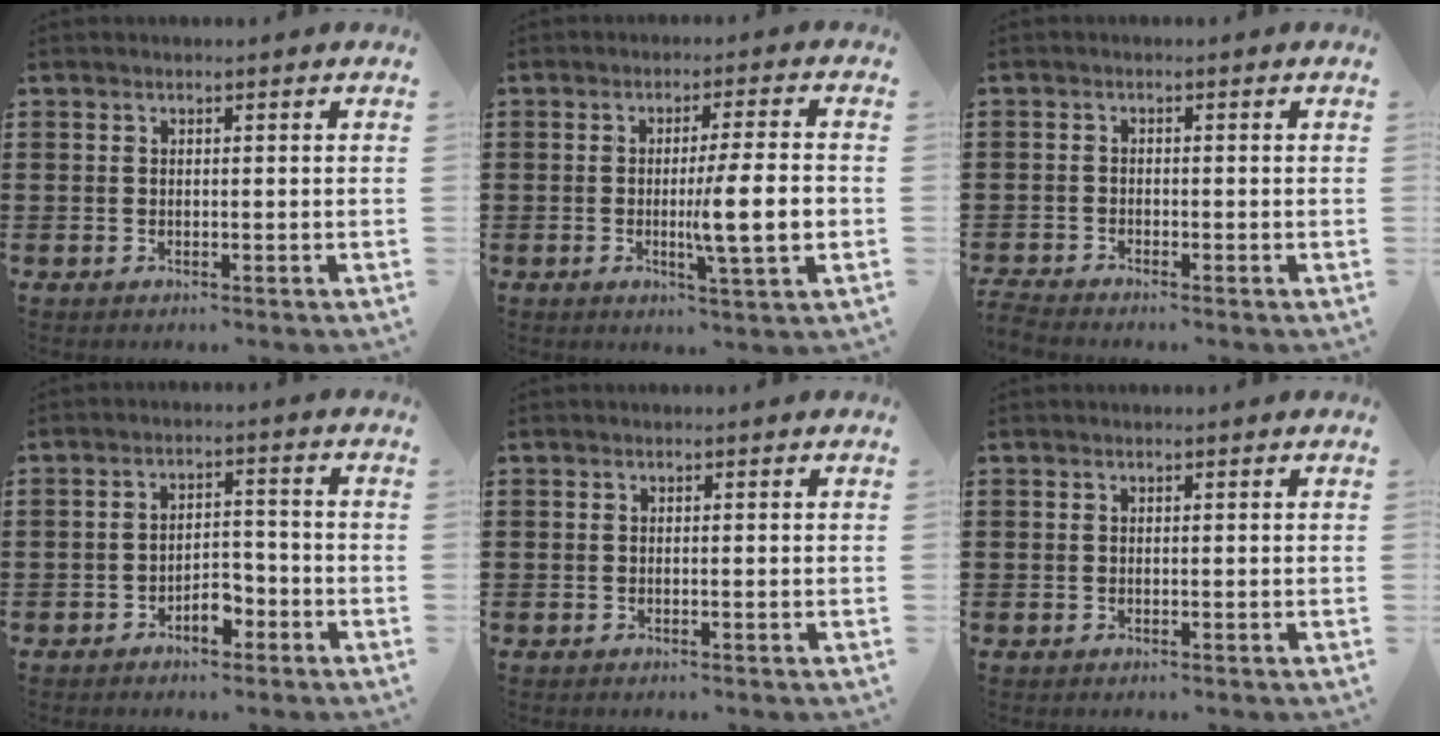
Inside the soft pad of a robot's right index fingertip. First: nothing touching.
{"total": 9.0, "force": [-1.2, 0.7, 8.9], "torque": [-0.132, -0.012, -0.024]}
{"total": 1.8, "force": [-1.8, -0.1, 0.0], "torque": [-0.003, 0.000, -0.038]}
{"total": 4.0, "force": [-2.6, 2.0, 2.3], "torque": [-0.039, 0.009, -0.051]}
{"total": 0.0}
{"total": 0.0}